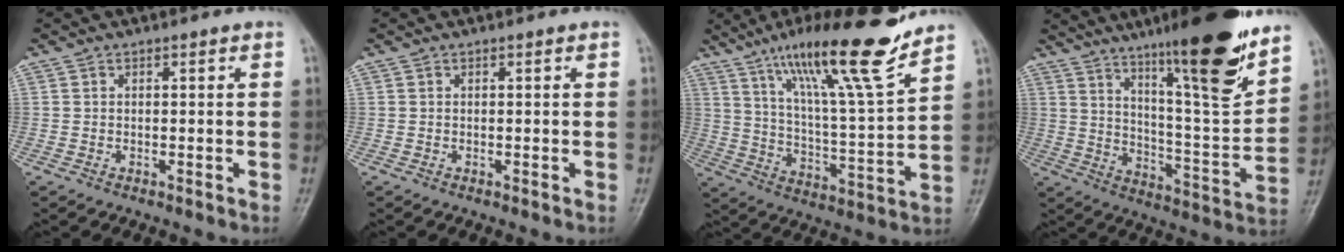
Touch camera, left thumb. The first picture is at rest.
{"total": 0.0}
{"total": 19.5, "force": [13.9, 1.6, 13.5], "torque": [-0.206, -0.071, 0.235]}
{"total": 20.5, "force": [13.9, 2.5, 14.9], "torque": [-0.201, -0.078, 0.226]}